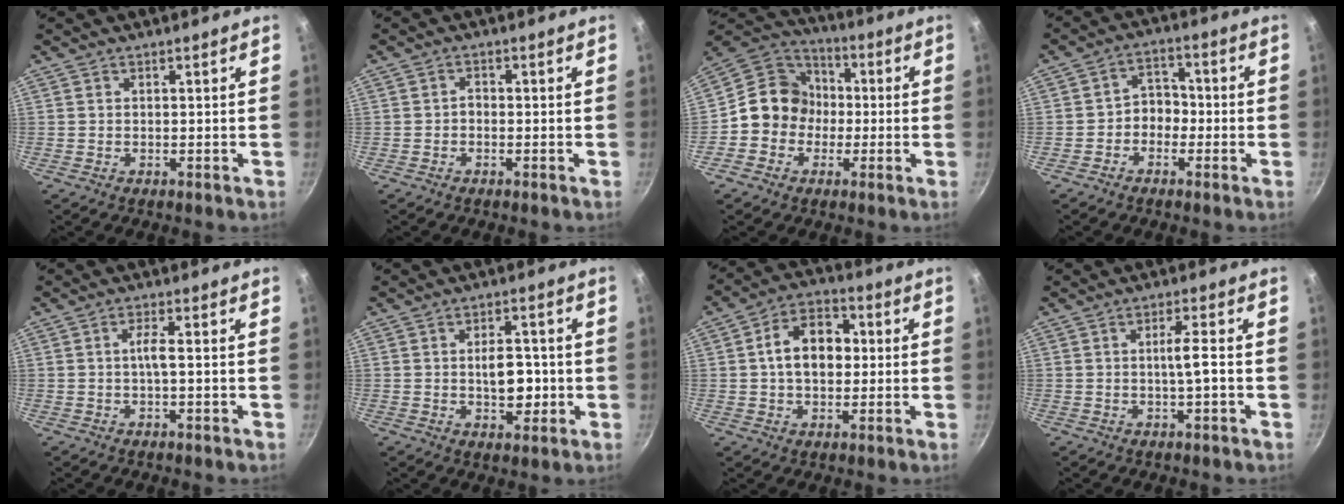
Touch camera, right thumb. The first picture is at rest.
{"total": 1.6, "force": [-0.7, 1.1, 0.9], "torque": [-0.013, 0.013, -0.015]}
{"total": 11.6, "force": [-1.4, 10.6, 4.5], "torque": [-0.031, 0.034, -0.047]}
{"total": 5.2, "force": [-1.6, 4.2, 2.7], "torque": [-0.001, 0.029, -0.035]}
{"total": 2.9, "force": [-0.5, 0.3, 2.8], "torque": [-0.062, 0.009, -0.011]}
{"total": 7.6, "force": [-0.8, 4.5, 6.1], "torque": [-0.061, 0.008, -0.009]}
{"total": 11.4, "force": [0.9, 7.9, 8.2], "torque": [-0.099, 0.024, -0.001]}
{"total": 3.9, "force": [-0.7, 0.1, 3.9], "torque": [-0.070, 0.011, -0.012]}